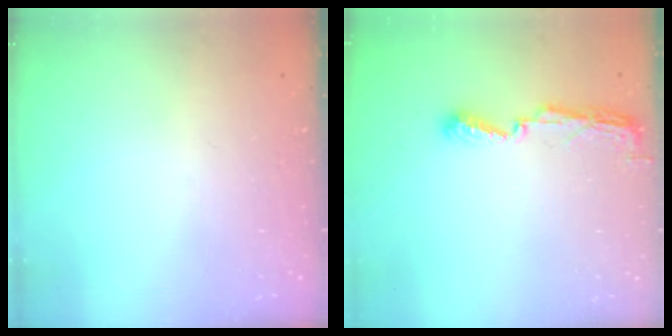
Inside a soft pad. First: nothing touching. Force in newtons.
{"total": 5.8, "press": 5.8, "slide": 0.5}